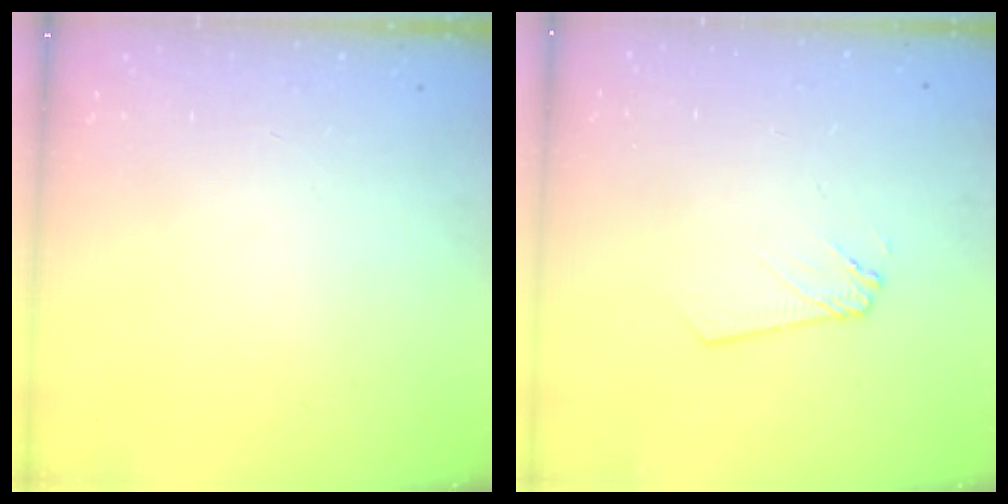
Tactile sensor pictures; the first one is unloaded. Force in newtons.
{"total": 2.4, "press": 2.4, "slide": 0.2}